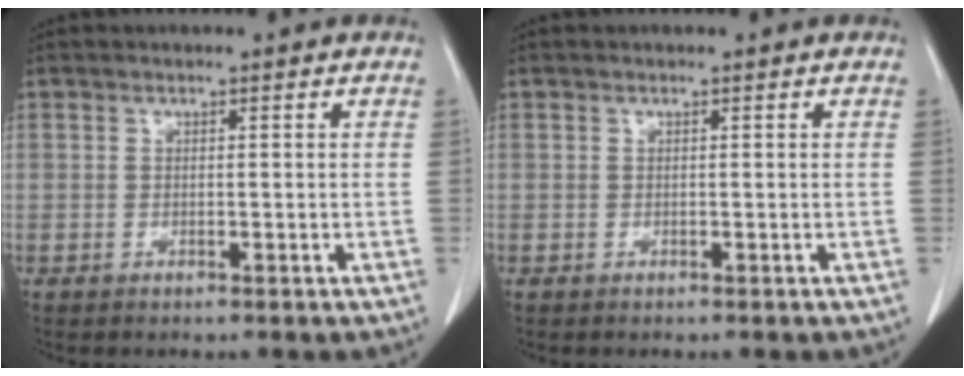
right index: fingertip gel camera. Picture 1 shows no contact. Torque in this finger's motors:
{"motor_torque": [-0.04, 0.04, 0.00, 0.00]}